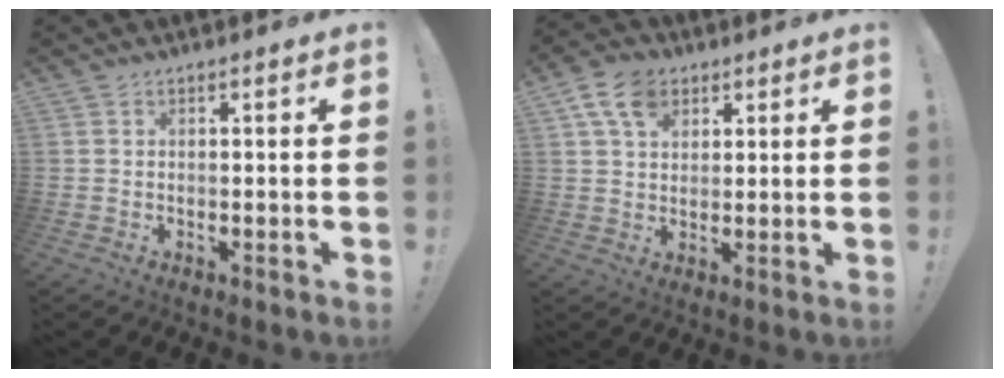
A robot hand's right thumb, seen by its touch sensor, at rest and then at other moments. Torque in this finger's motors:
{"motor_torque": [-0.06, 0.31, 0.24, -0.16, 0.06]}